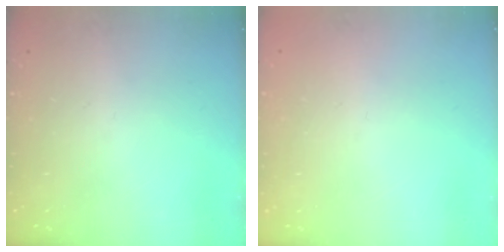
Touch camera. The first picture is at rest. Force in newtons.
{"total": 2.2, "press": 2.2, "slide": 0.1}